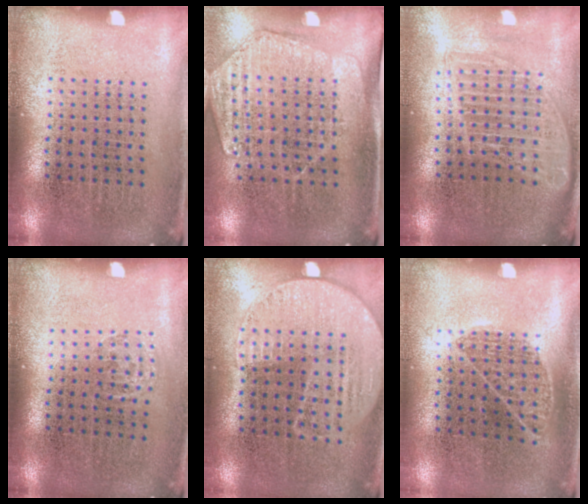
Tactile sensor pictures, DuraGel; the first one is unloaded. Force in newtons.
{"total": 1.6, "press": 1.4, "slide": 0.8}
{"total": 1.6, "press": 1.4, "slide": 0.8}
{"total": 0.6, "press": 0.5, "slide": 0.3}
{"total": 1.2, "press": 1.0, "slide": 0.6}
{"total": 0.9, "press": 0.5, "slide": 0.7}